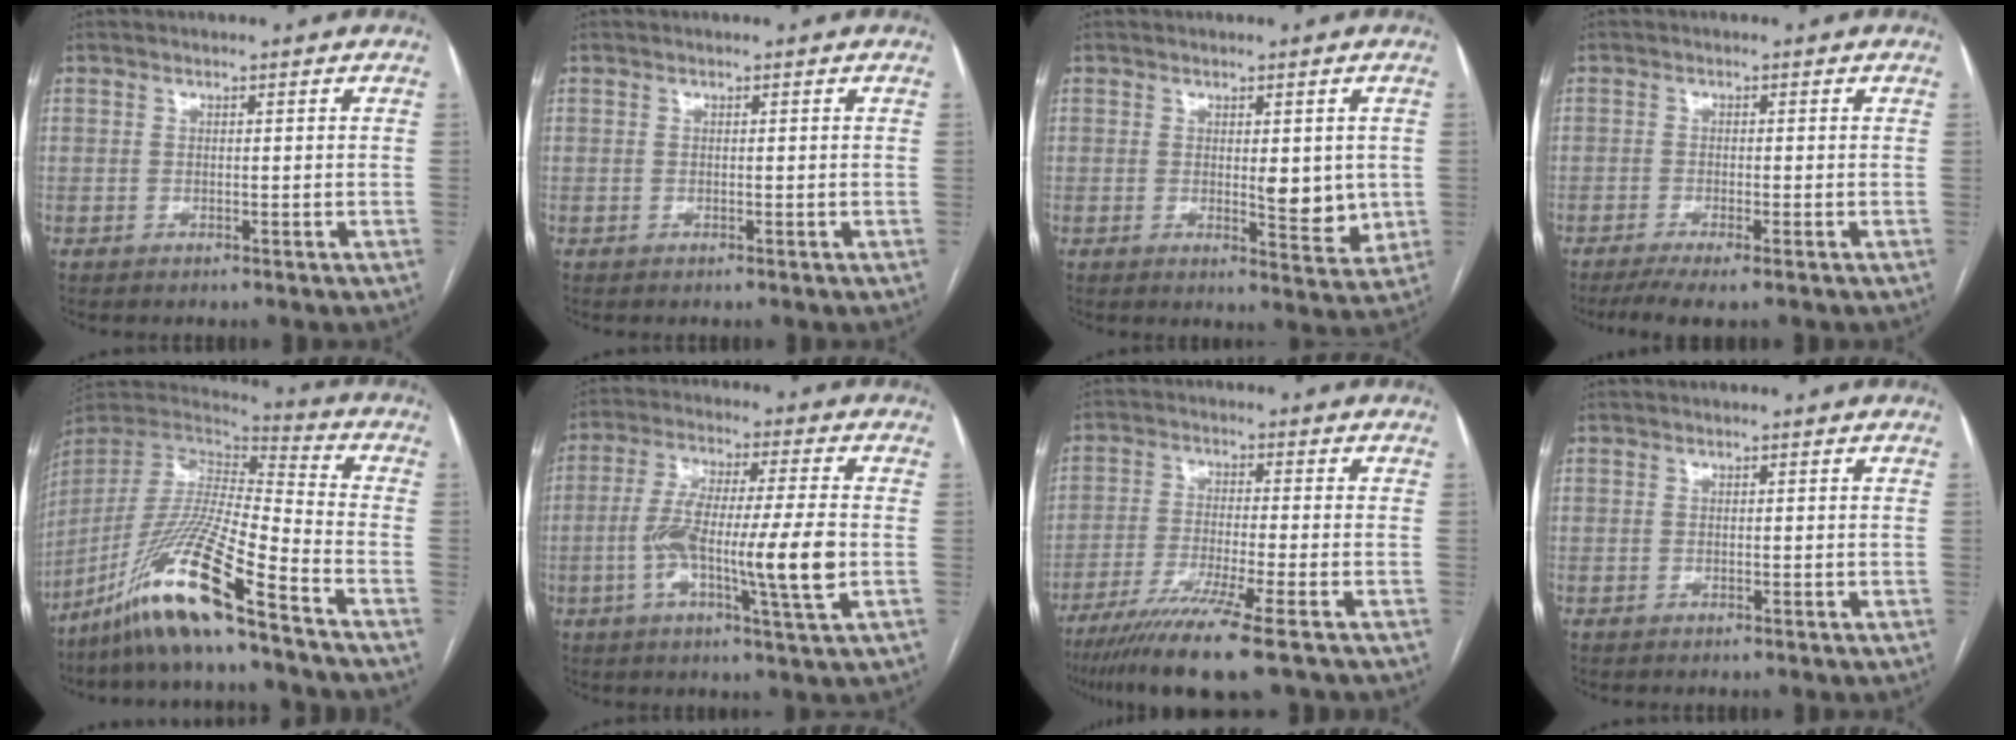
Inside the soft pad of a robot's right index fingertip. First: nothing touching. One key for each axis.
{"total": 0.0}
{"total": 6.0, "fx": 0.3, "fy": 2.1, "fz": 5.6, "tx": -0.071, "ty": -0.013, "tz": 0.009}
{"total": 4.7, "fx": -3.3, "fy": 0.3, "fz": 3.3, "tx": -0.054, "ty": -0.011, "tz": -0.055}
{"total": 18.8, "fx": -13.0, "fy": 0.0, "fz": 13.6, "tx": -0.301, "ty": -0.030, "tz": -0.248}
{"total": 13.6, "fx": -2.4, "fy": 0.5, "fz": 13.3, "tx": -0.245, "ty": -0.001, "tz": -0.048}
{"total": 11.6, "fx": -8.1, "fy": -1.0, "fz": 8.2, "tx": -0.144, "ty": -0.032, "tz": -0.131}
{"total": 0.0}